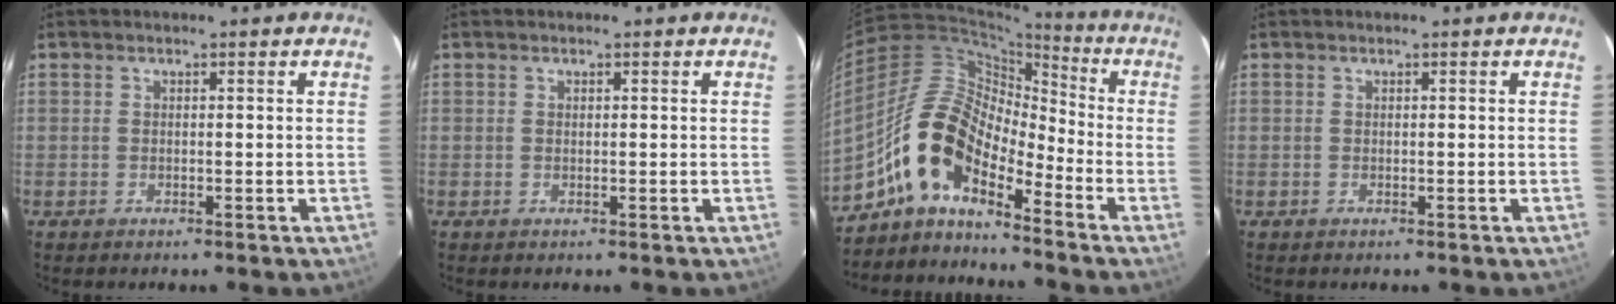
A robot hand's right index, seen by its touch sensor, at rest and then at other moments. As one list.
[{"total": 0.0}, {"total": 12.5, "force": [-8.3, 5.3, 7.6], "torque": [-0.134, 0.021, -0.175]}, {"total": 0.0}]